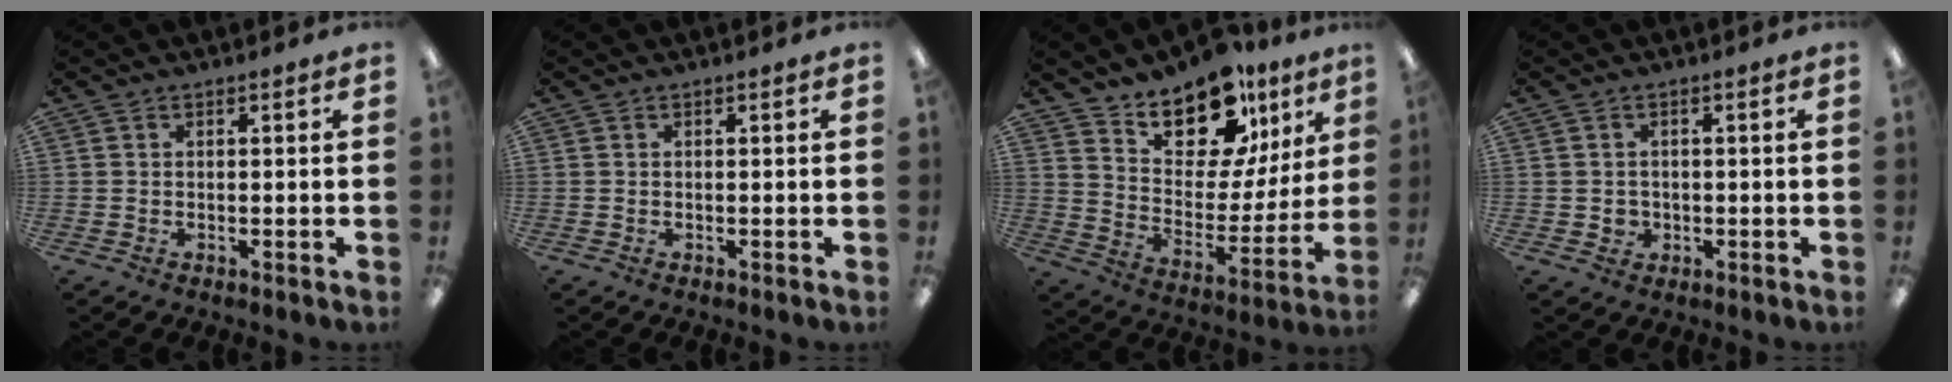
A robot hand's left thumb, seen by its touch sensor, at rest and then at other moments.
{"total": 0.0}
{"total": 17.3, "force": [13.5, 8.0, 7.4], "torque": [-0.127, -0.094, 0.240]}
{"total": 2.1, "force": [0.0, 2.0, 0.6], "torque": [-0.006, 0.000, -0.003]}